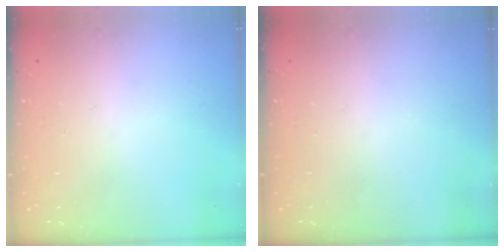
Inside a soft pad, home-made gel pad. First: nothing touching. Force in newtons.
{"total": 0.0}